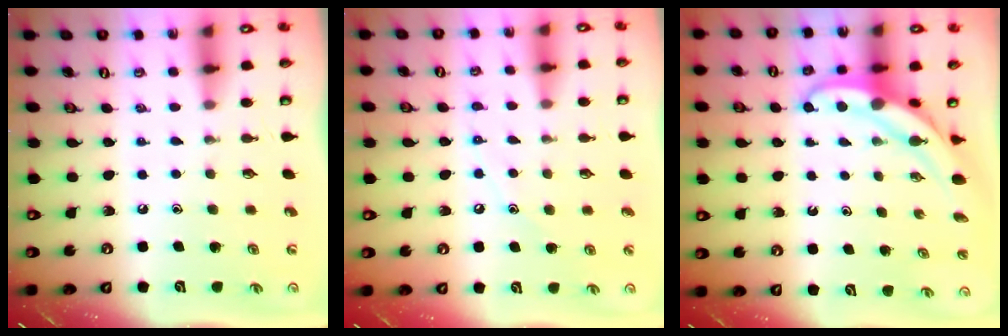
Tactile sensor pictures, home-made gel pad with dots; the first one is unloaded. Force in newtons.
{"total": 6.1, "press": 6.1, "slide": 0.4}
{"total": 6.1, "press": 6.1, "slide": 0.5}